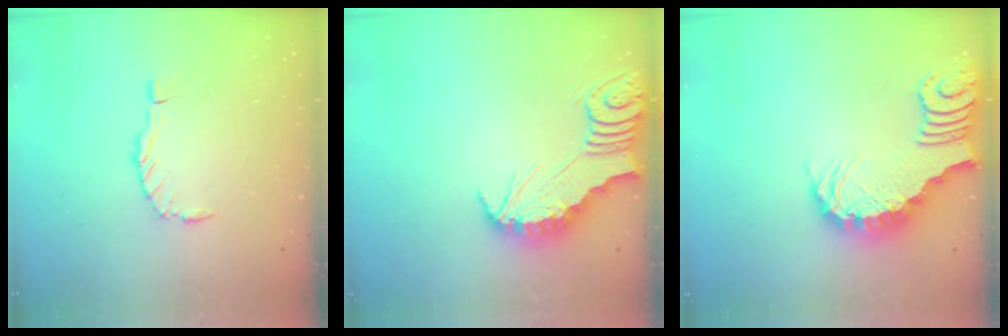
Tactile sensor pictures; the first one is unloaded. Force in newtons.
{"total": 2.3, "press": 2.3, "slide": 0.3}
{"total": 3.2, "press": 3.1, "slide": 0.7}